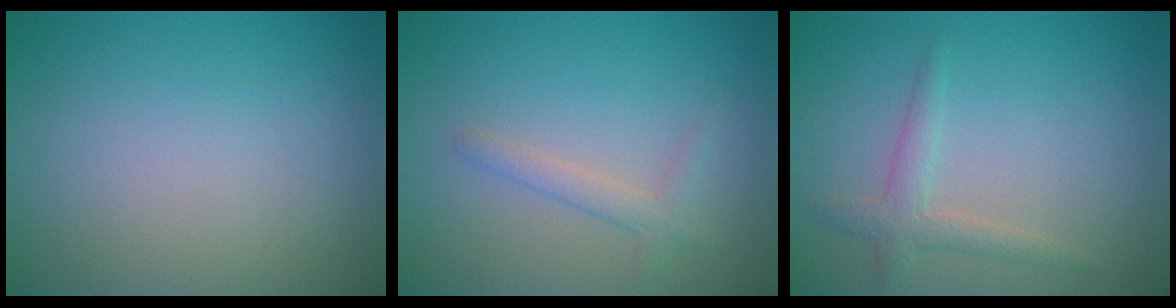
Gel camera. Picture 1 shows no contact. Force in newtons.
{"total": 1.7, "press": 1.7, "slide": 0.1}
{"total": 2.1, "press": 2.1, "slide": 0.1}